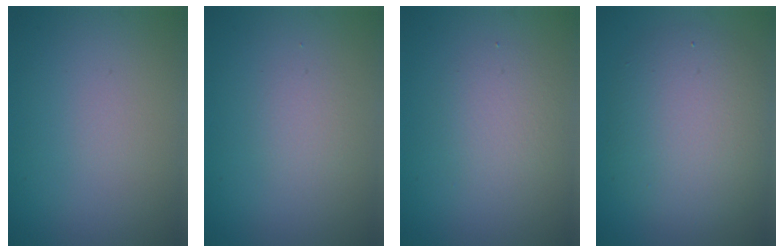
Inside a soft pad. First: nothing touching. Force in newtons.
{"total": 1.4, "press": 1.3, "slide": 0.1}
{"total": 2.3, "press": 2.3, "slide": 0.1}
{"total": 6.4, "press": 6.4, "slide": 0.5}